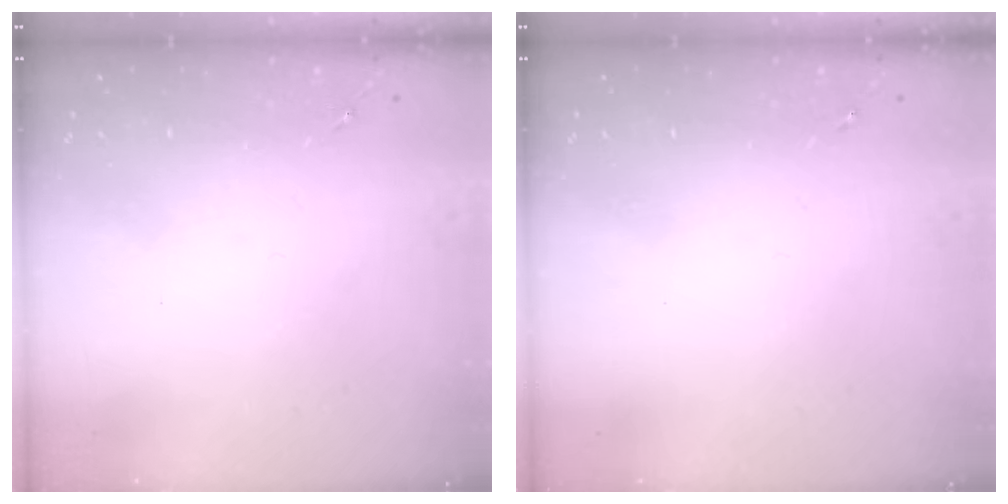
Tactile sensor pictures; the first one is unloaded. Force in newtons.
{"total": 0.0}